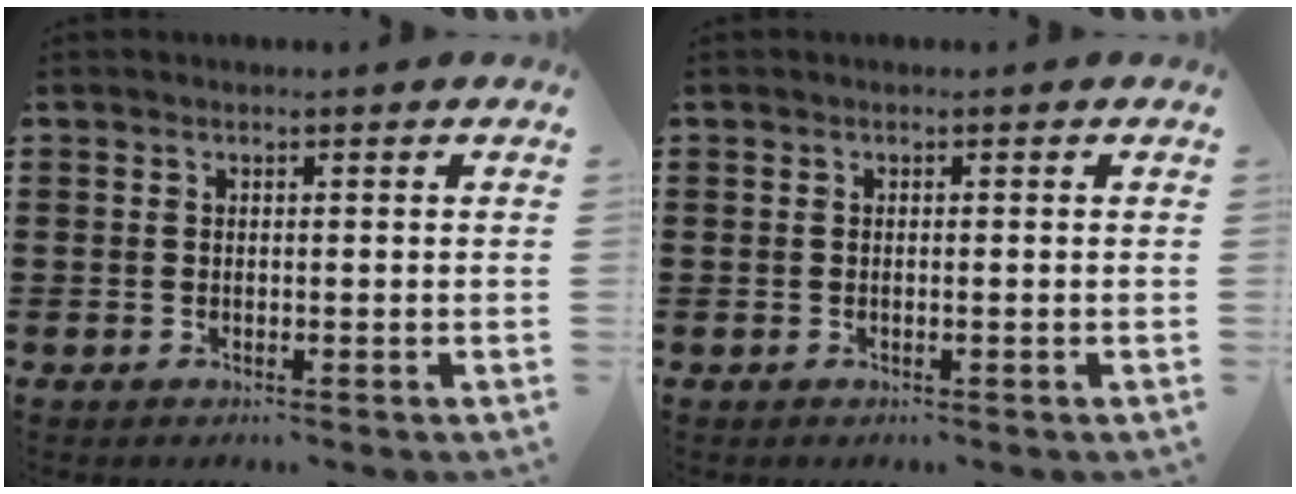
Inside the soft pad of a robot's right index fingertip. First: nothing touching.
{"total": 0.0}